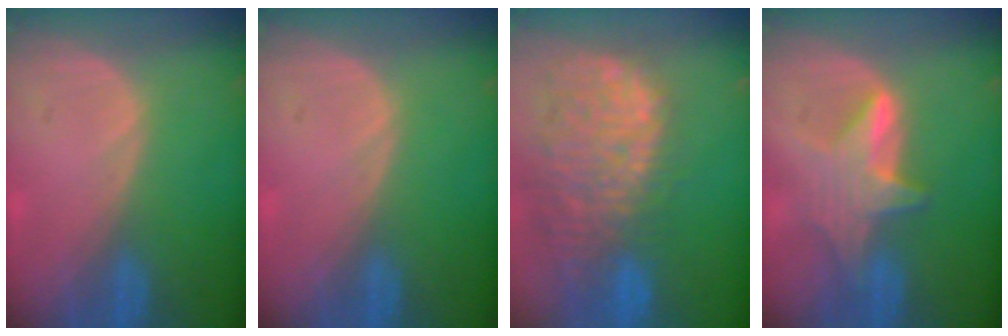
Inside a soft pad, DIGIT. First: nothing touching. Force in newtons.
{"total": 0.0}
{"total": 14.4, "press": 11.9, "slide": 8.2}
{"total": 6.0, "press": 6.0, "slide": 0.8}